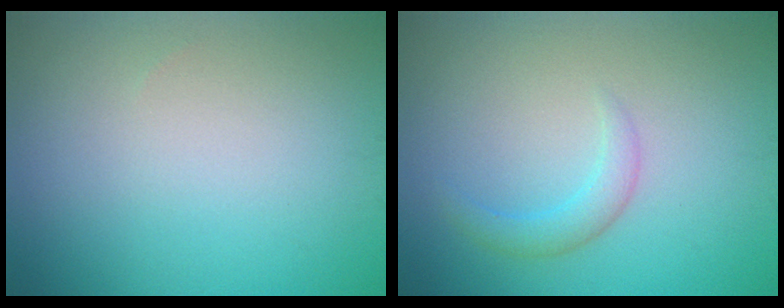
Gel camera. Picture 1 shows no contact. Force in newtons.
{"total": 1.8, "press": 1.8, "slide": 0.0}